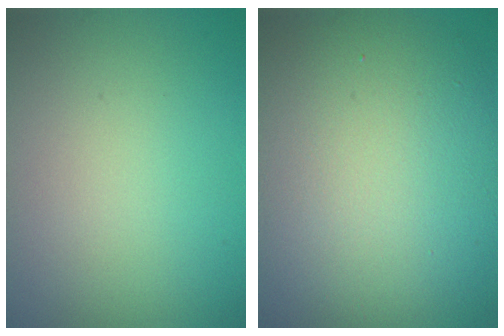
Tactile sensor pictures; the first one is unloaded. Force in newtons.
{"total": 11.9, "press": 11.9, "slide": 0.8}